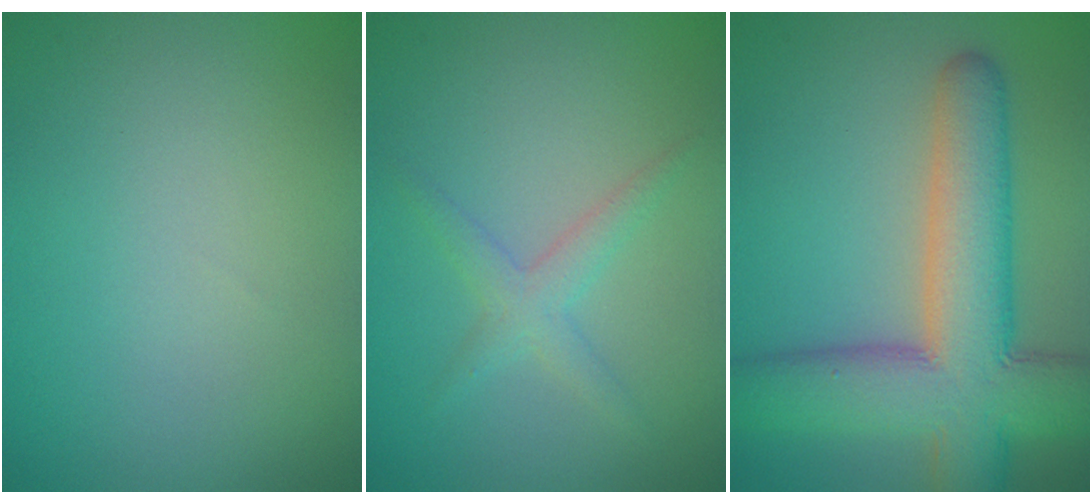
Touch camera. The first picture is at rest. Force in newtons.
{"total": 1.9, "press": 1.9, "slide": 0.1}
{"total": 10.5, "press": 10.5, "slide": 0.3}